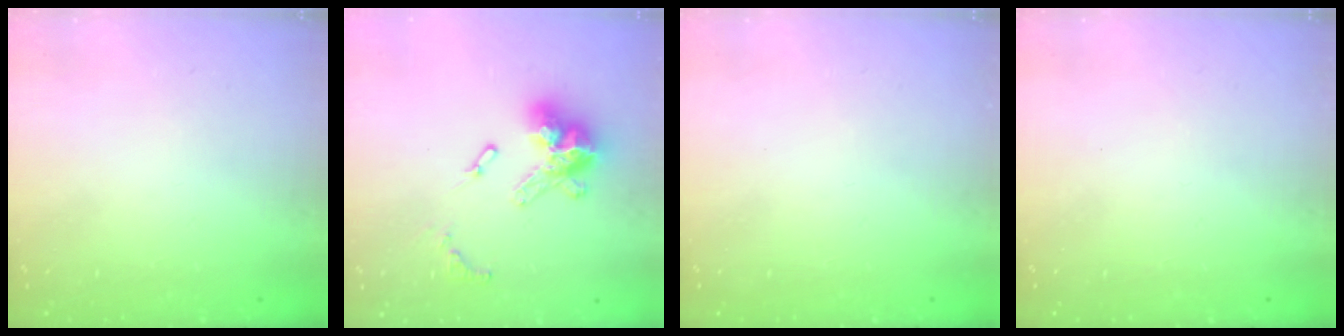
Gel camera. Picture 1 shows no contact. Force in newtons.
{"total": 15.2, "press": 15.2, "slide": 0.7}
{"total": 0.0}
{"total": 0.0}